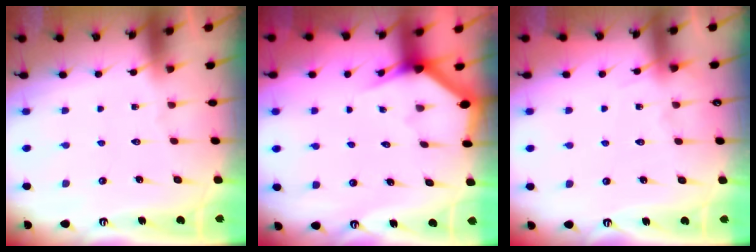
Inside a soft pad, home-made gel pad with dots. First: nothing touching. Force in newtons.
{"total": 2.8, "press": 2.8, "slide": 0.1}
{"total": 5.2, "press": 5.2, "slide": 0.6}